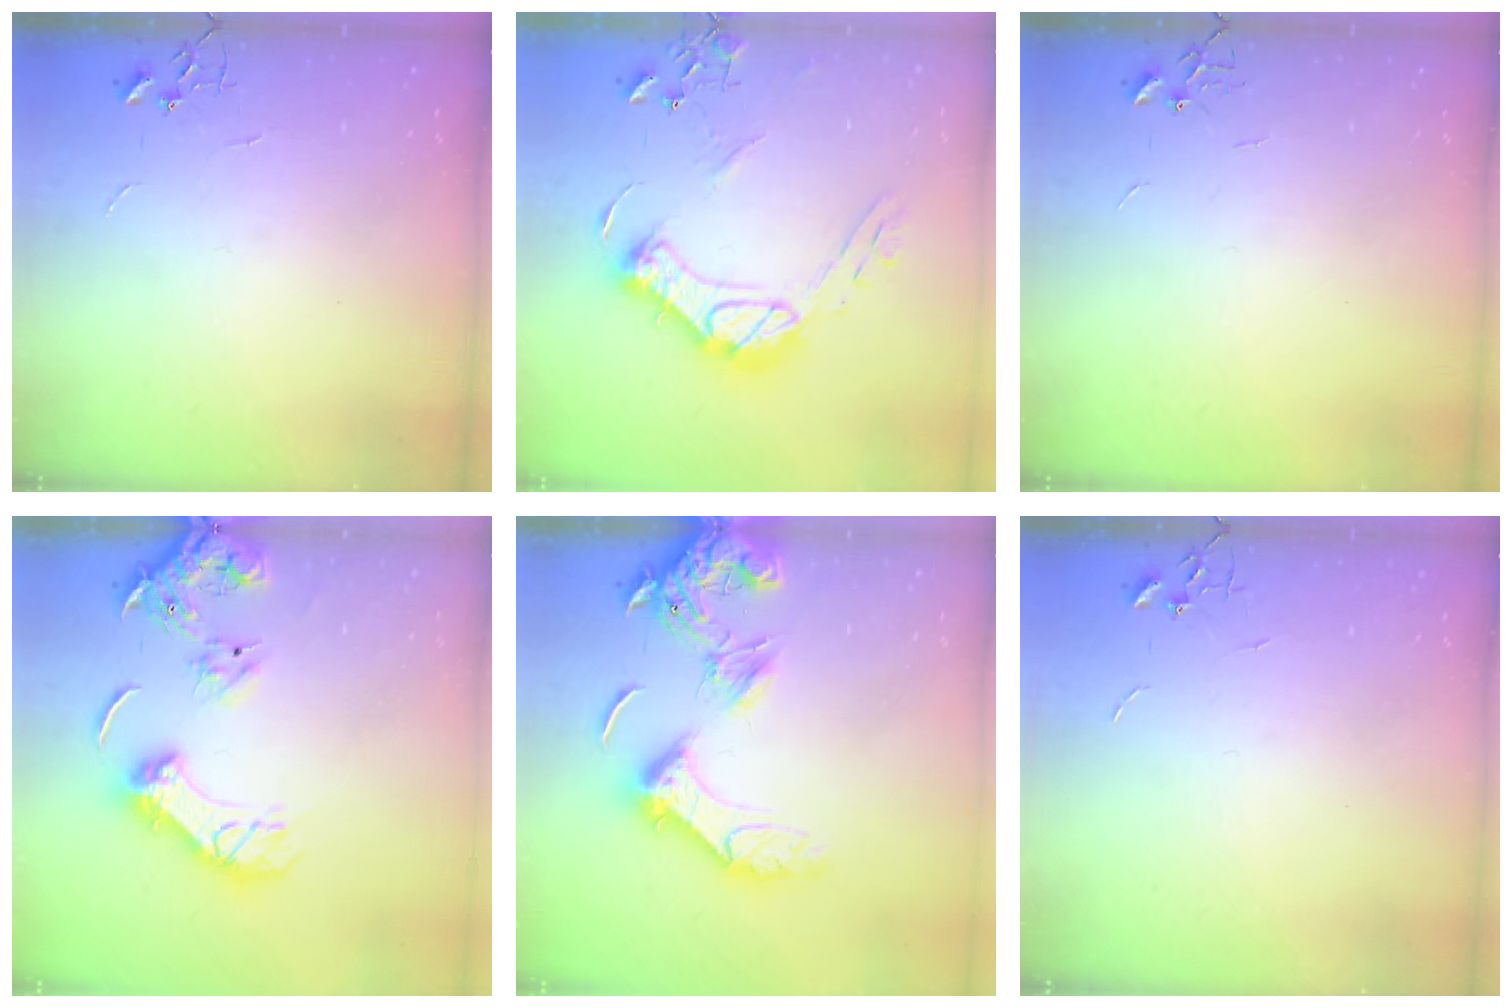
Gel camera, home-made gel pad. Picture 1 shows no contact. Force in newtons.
{"total": 17.9, "press": 17.8, "slide": 1.8}
{"total": 0.0}
{"total": 16.0, "press": 15.9, "slide": 1.7}
{"total": 17.5, "press": 17.4, "slide": 2.4}
{"total": 0.0}